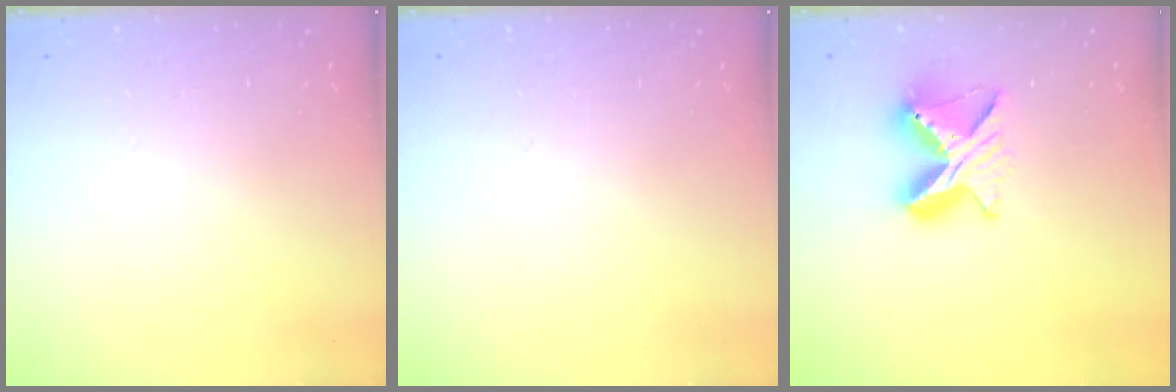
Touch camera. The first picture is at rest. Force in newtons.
{"total": 0.0}
{"total": 9.1, "press": 9.1, "slide": 0.7}